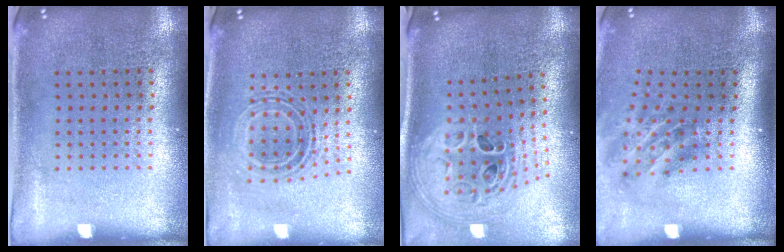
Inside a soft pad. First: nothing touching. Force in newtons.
{"total": 0.8, "press": 0.8, "slide": 0.3}
{"total": 2.8, "press": 2.0, "slide": 2.0}
{"total": 1.9, "press": 1.1, "slide": 1.5}